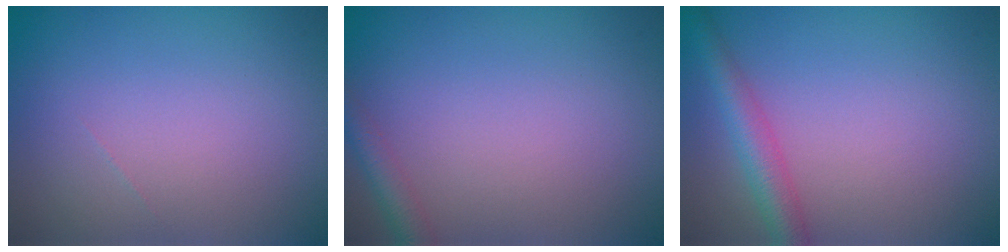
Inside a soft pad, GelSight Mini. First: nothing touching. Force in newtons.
{"total": 2.1, "press": 2.1, "slide": 0.1}
{"total": 3.4, "press": 3.4, "slide": 0.2}